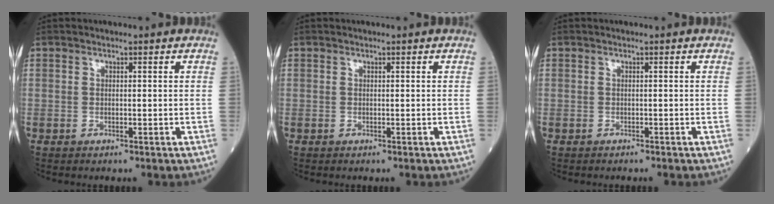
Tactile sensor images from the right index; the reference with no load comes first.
{"total": 0.0}
{"total": 0.6, "force": [-0.6, 0.1, 0.2], "torque": [-0.005, -0.001, -0.011]}